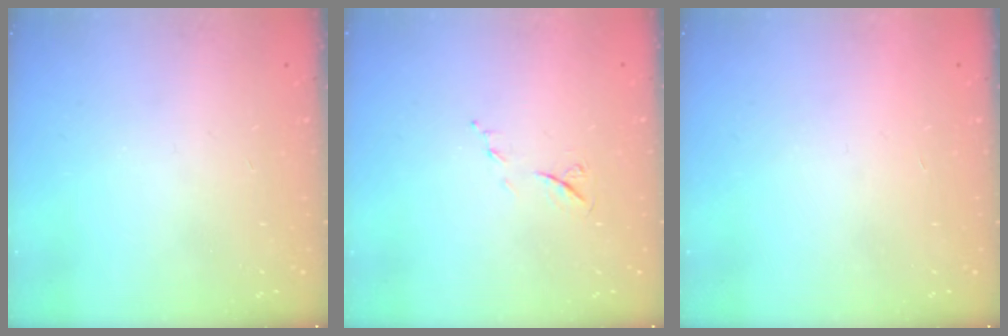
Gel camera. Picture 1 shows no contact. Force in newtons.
{"total": 6.1, "press": 5.9, "slide": 1.5}
{"total": 1.7, "press": 1.7, "slide": 0.1}